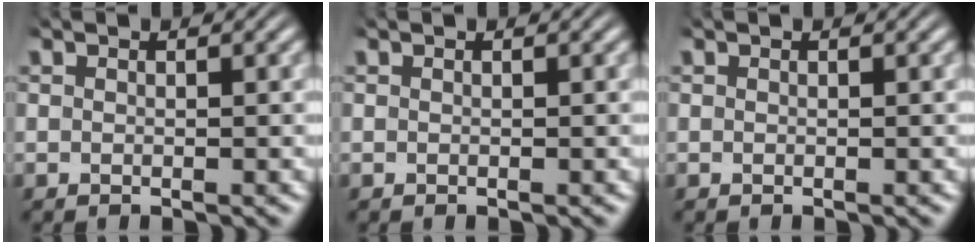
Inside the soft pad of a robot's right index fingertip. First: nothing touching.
{"total": 0.0}
{"total": 0.0}